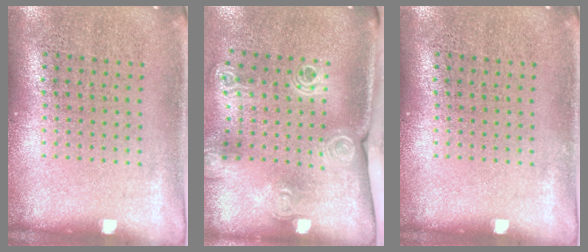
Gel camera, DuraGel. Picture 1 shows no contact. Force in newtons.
{"total": 2.0, "press": 1.5, "slide": 1.4}
{"total": 0.0}